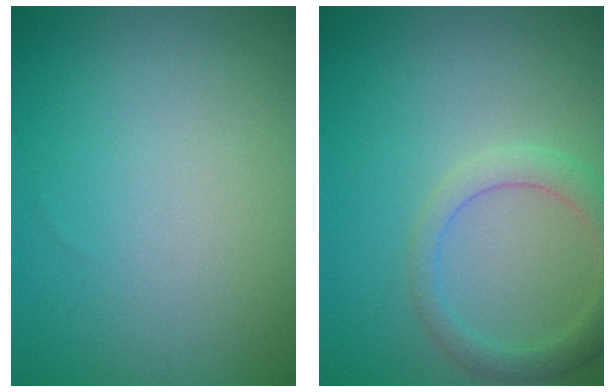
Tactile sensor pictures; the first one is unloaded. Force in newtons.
{"total": 3.0, "press": 2.9, "slide": 0.3}